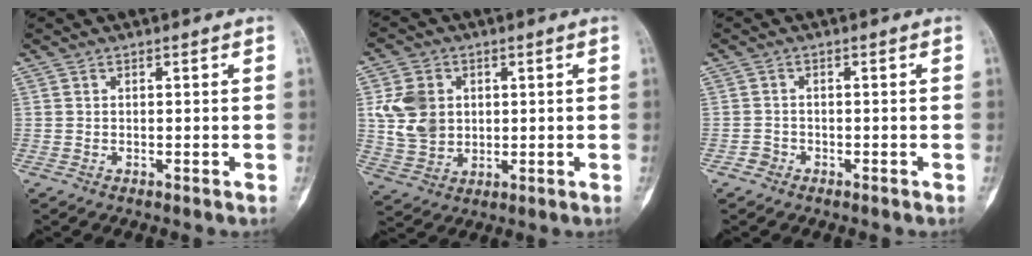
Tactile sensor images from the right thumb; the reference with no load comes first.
{"total": 9.8, "force": [1.8, 7.8, 5.6], "torque": [-0.090, -0.004, 0.043]}
{"total": 1.5, "force": [-0.9, 1.1, 0.0], "torque": [0.004, 0.007, -0.023]}